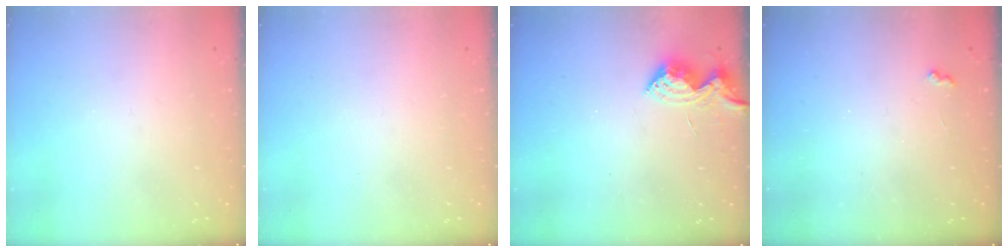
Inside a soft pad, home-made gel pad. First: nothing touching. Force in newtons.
{"total": 0.0}
{"total": 8.6, "press": 8.5, "slide": 1.2}
{"total": 3.5, "press": 3.4, "slide": 0.6}